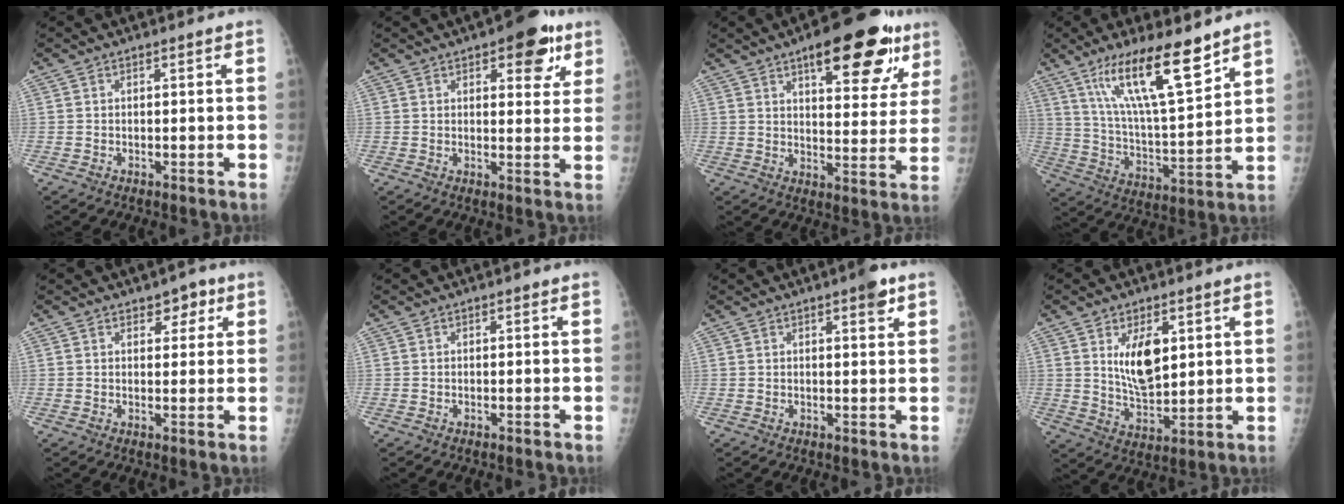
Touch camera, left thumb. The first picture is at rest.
{"total": 9.3, "force": [4.9, 4.3, 6.6], "torque": [-0.049, -0.016, 0.057]}
{"total": 19.1, "force": [10.5, 7.3, 14.1], "torque": [-0.149, -0.034, 0.145]}
{"total": 17.2, "force": [11.2, 3.6, 12.5], "torque": [-0.203, -0.063, 0.208]}
{"total": 3.7, "force": [2.1, 2.3, 2.0], "torque": [0.000, -0.008, 0.026]}
{"total": 0.0}
{"total": 3.4, "force": [2.0, 0.9, 2.6], "torque": [-0.029, -0.008, 0.024]}
{"total": 9.8, "force": [3.2, 5.1, 7.8], "torque": [-0.109, -0.025, 0.067]}